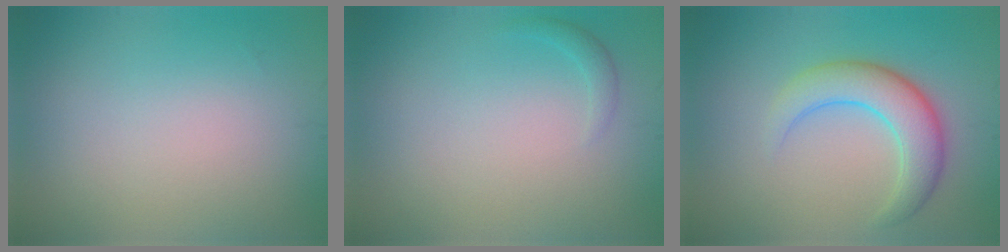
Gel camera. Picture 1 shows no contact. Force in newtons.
{"total": 0.9, "press": 0.9, "slide": 0.0}
{"total": 5.0, "press": 5.0, "slide": 0.1}